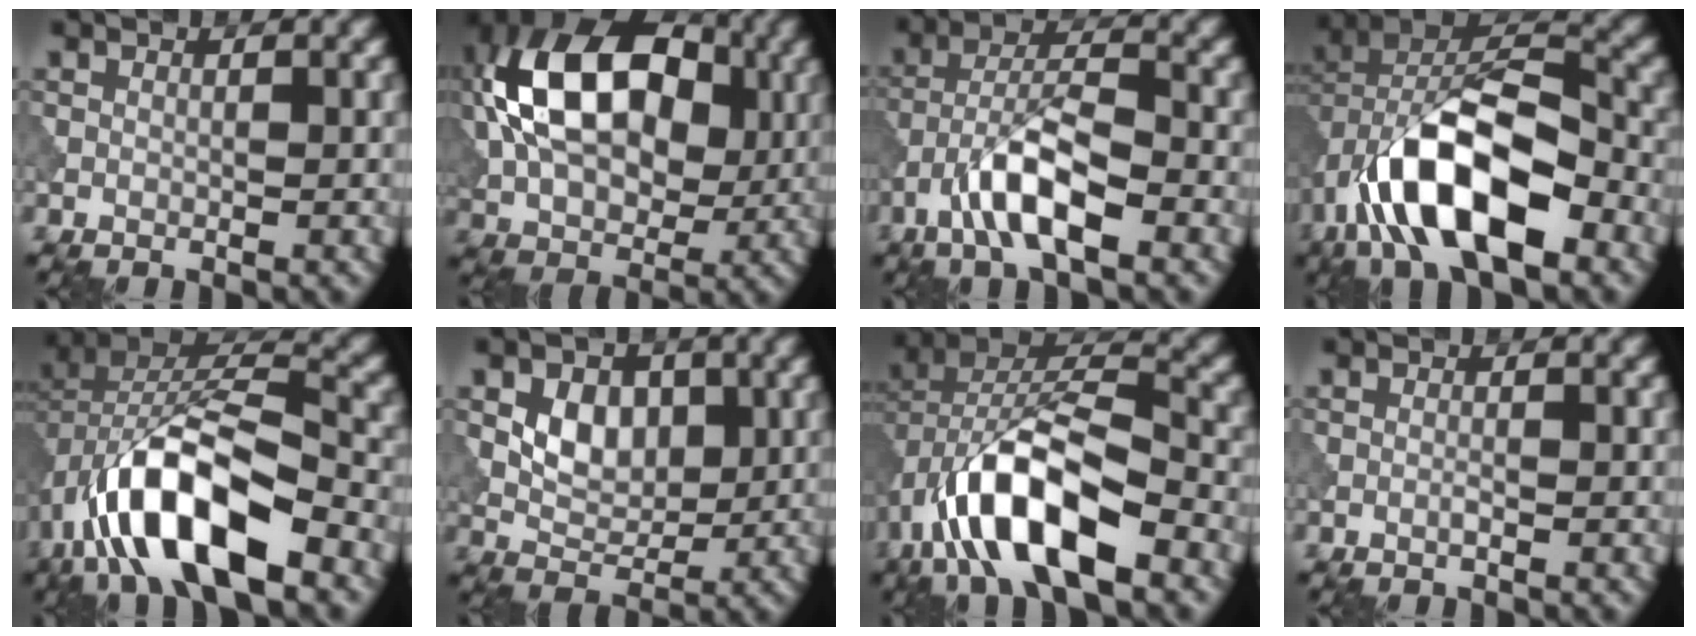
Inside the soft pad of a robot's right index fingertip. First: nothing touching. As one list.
[{"total": 14.6, "force": [2.3, 9.3, 11.0], "torque": [-0.195, 0.023, 0.026]}, {"total": 6.9, "force": [-3.4, 2.1, 5.6], "torque": [-0.102, 0.010, -0.067]}, {"total": 12.4, "force": [-5.2, 5.8, 9.7], "torque": [-0.174, 0.005, -0.094]}, {"total": 12.6, "force": [-5.6, 5.4, 9.9], "torque": [-0.182, 0.008, -0.099]}, {"total": 4.3, "force": [0.9, 3.1, 2.9], "torque": [-0.047, -0.003, 0.012]}, {"total": 11.3, "force": [-5.0, 4.7, 9.0], "torque": [-0.169, 0.012, -0.092]}, {"total": 0.5, "force": [-0.3, 0.0, 0.4], "torque": [-0.010, 0.000, -0.007]}]